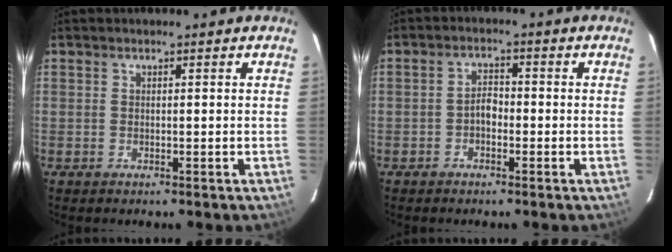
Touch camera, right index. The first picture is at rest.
{"total": 2.3, "force": [-1.2, 1.4, 1.5], "torque": [-0.028, 0.009, -0.022]}